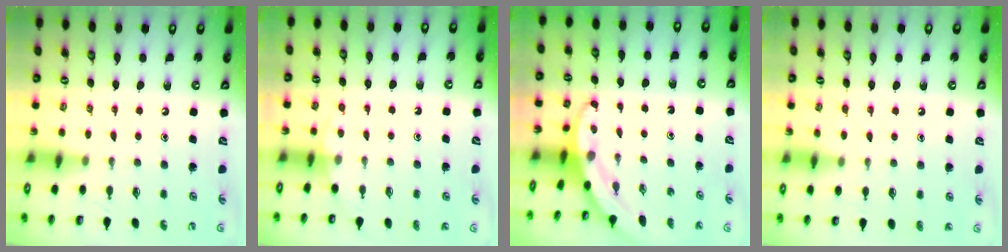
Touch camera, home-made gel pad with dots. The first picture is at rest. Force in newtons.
{"total": 4.7, "press": 4.7, "slide": 0.3}
{"total": 3.5, "press": 3.5, "slide": 0.1}
{"total": 4.4, "press": 4.3, "slide": 0.4}